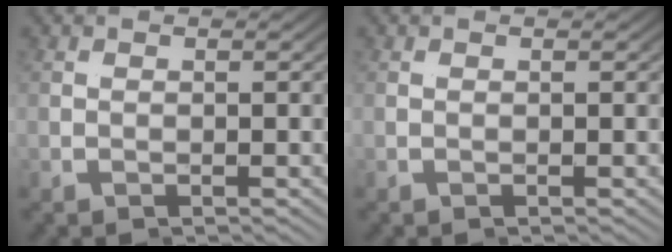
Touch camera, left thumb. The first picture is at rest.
{"total": 0.0}